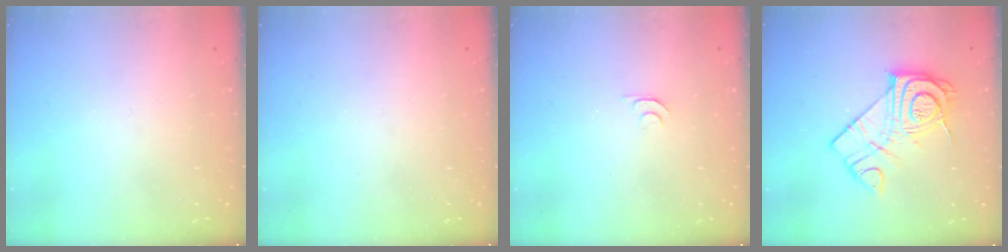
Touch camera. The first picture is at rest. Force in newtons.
{"total": 0.0}
{"total": 4.8, "press": 4.7, "slide": 0.6}
{"total": 14.3, "press": 14.3, "slide": 0.7}